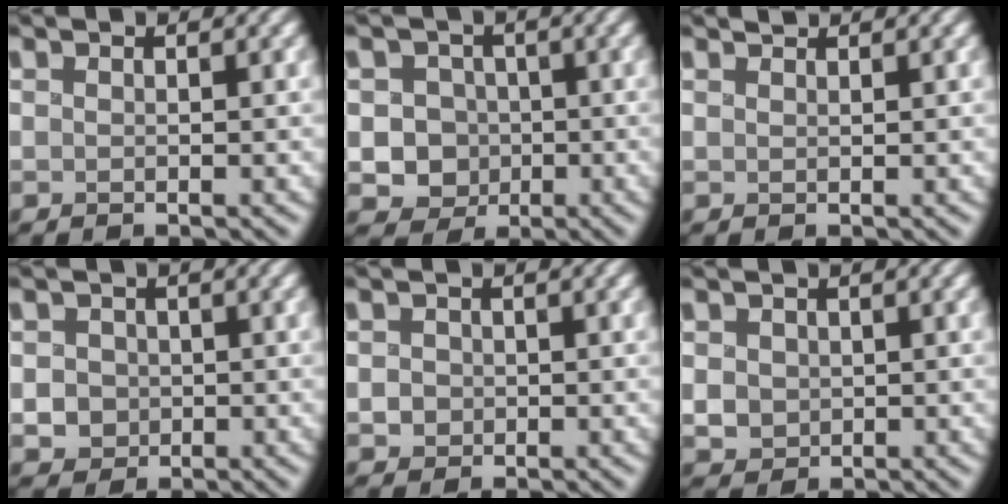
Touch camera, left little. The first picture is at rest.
{"total": 4.0, "force": [-0.6, 3.8, 1.3], "torque": [-0.010, 0.006, -0.020]}
{"total": 0.7, "force": [0.7, 0.1, 0.0], "torque": [0.001, 0.002, 0.014]}
{"total": 2.1, "force": [-0.3, 2.0, 0.7], "torque": [-0.019, 0.001, 0.002]}
{"total": 1.3, "force": [-0.4, 1.2, 0.3], "torque": [-0.003, -0.003, -0.005]}
{"total": 1.7, "force": [0.0, 1.6, 0.6], "torque": [-0.016, -0.004, 0.001]}